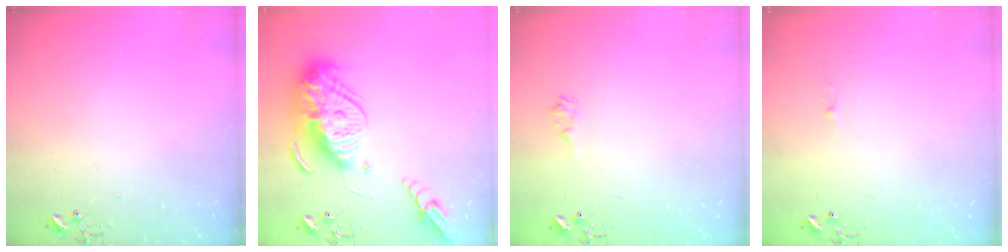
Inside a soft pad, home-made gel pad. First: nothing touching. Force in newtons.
{"total": 19.6, "press": 19.5, "slide": 1.9}
{"total": 6.8, "press": 6.8, "slide": 0.9}
{"total": 3.6, "press": 3.6, "slide": 0.5}